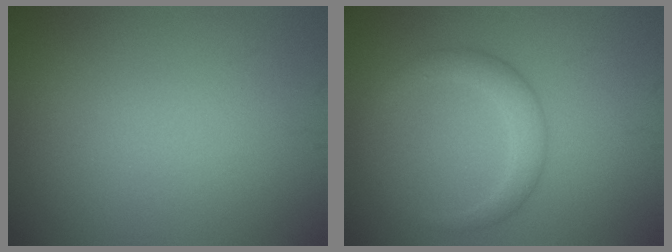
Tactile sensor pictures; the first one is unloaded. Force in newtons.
{"total": 2.7, "press": 2.7, "slide": 0.1}